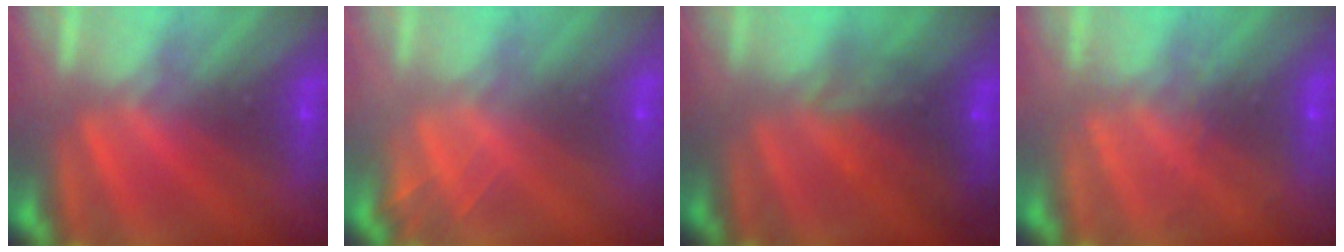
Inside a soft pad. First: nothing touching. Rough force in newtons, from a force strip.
{"total": 2.1}
{"total": 8.1}
{"total": 1.8}